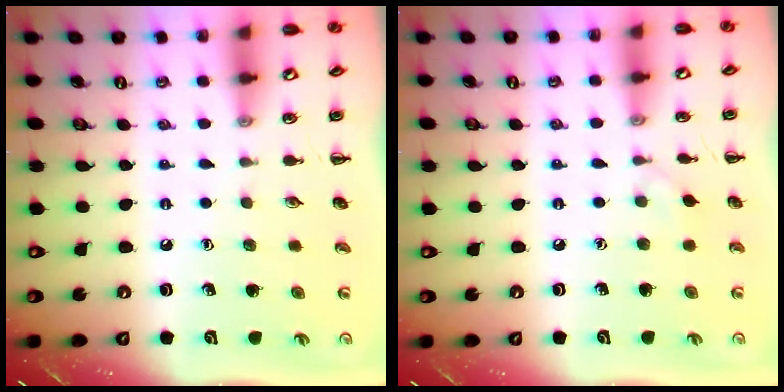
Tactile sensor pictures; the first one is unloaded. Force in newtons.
{"total": 3.5, "press": 3.3, "slide": 0.9}